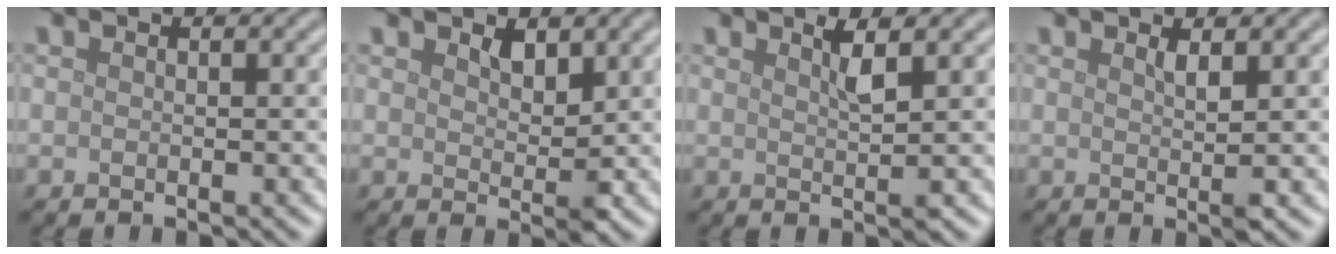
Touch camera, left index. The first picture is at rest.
{"total": 1.9, "force": [1.2, 0.9, 1.2], "torque": [-0.021, -0.006, 0.023]}
{"total": 2.0, "force": [1.0, 0.2, 1.7], "torque": [-0.027, -0.001, 0.014]}
{"total": 1.5, "force": [0.8, 0.2, 1.3], "torque": [-0.021, -0.002, 0.010]}